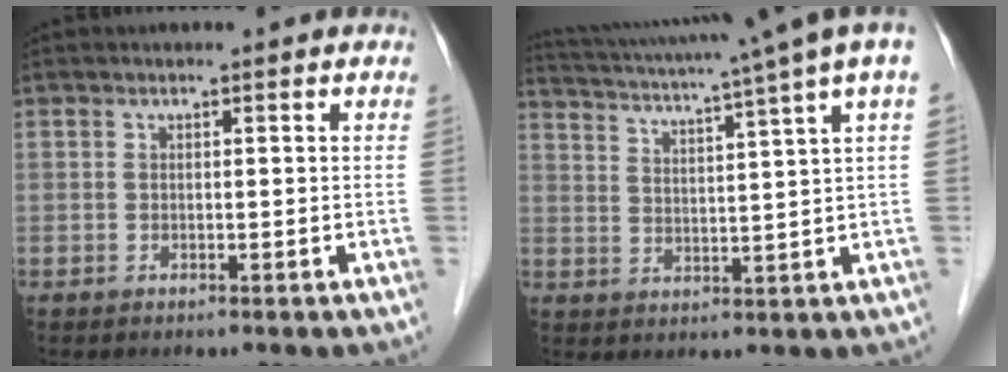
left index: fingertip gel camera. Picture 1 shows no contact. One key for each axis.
{"total": 15.8, "fx": 12.4, "fy": -1.4, "fz": 9.6, "tx": -0.172, "ty": -0.006, "tz": 0.164}